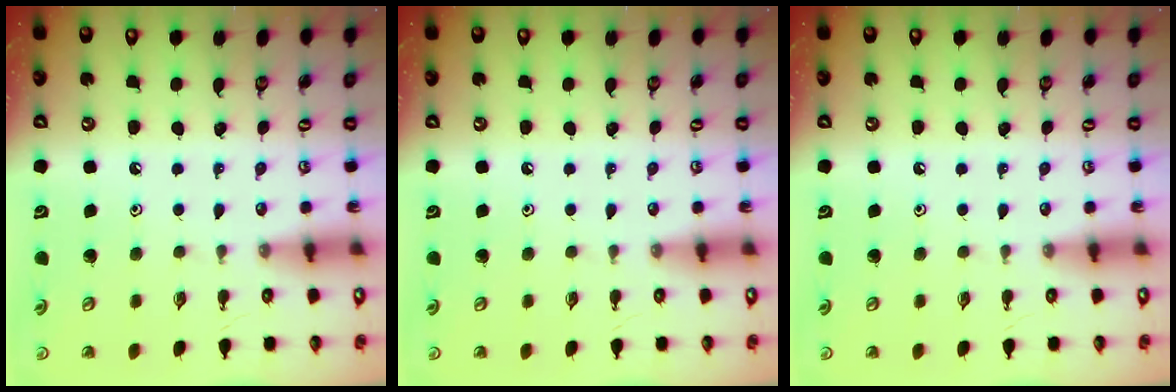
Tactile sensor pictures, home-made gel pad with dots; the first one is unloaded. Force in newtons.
{"total": 0.0}
{"total": 0.0}